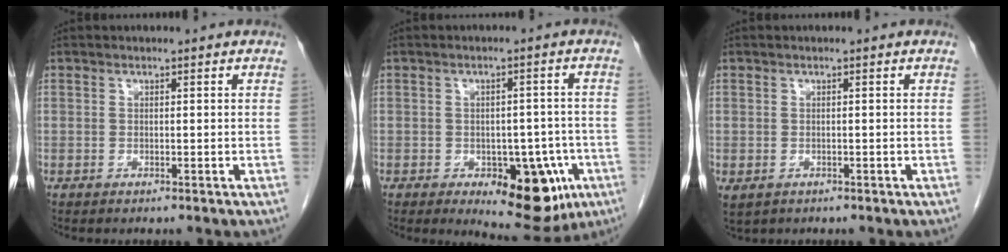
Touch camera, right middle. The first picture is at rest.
{"total": 10.8, "force": [-4.6, 5.0, 8.4], "torque": [-0.083, 0.001, -0.050]}
{"total": 2.5, "force": [-1.1, 1.8, 1.5], "torque": [-0.029, -0.006, -0.009]}